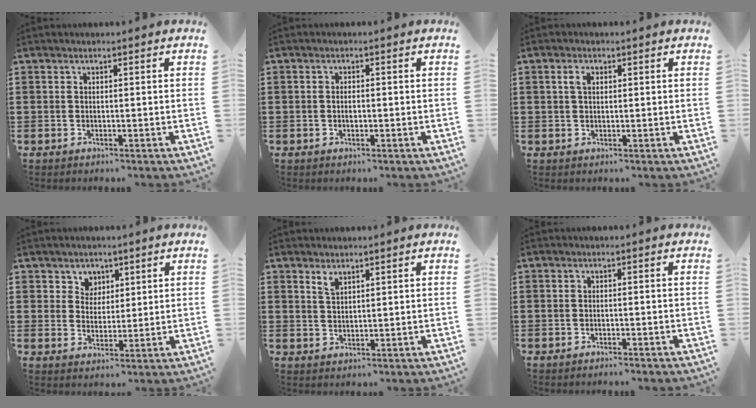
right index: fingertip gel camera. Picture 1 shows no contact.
{"total": 1.3, "force": [-0.1, 0.4, 1.3], "torque": [-0.026, -0.002, -0.002]}
{"total": 1.9, "force": [0.6, 1.1, 1.4], "torque": [-0.031, 0.008, 0.009]}
{"total": 3.8, "force": [2.3, 3.0, 0.0], "torque": [-0.019, 0.011, 0.041]}
{"total": 1.9, "force": [1.5, 0.7, 0.9], "torque": [-0.022, 0.002, 0.028]}
{"total": 0.8, "force": [-0.7, -0.1, 0.1], "torque": [-0.004, -0.001, -0.015]}